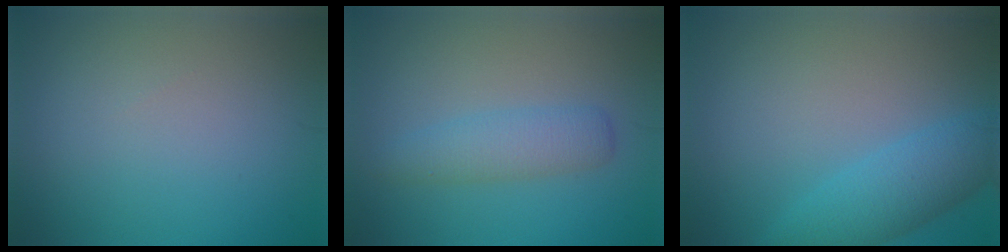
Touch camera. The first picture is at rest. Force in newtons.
{"total": 2.9, "press": 2.9, "slide": 0.1}
{"total": 4.4, "press": 4.4, "slide": 0.2}